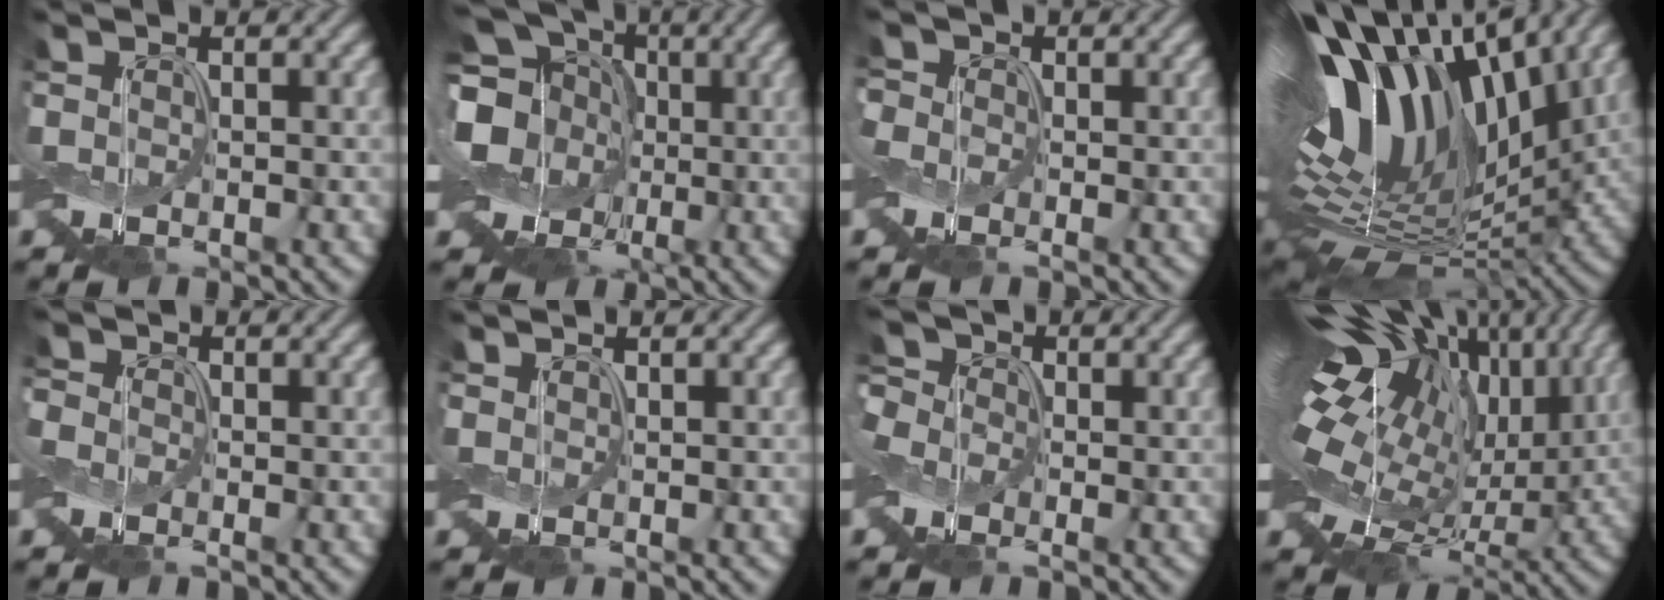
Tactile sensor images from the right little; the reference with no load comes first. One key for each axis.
{"total": 10.7, "fx": 0.6, "fy": 8.9, "fz": 5.8, "tx": -0.130, "ty": 0.024, "tz": -0.031}
{"total": 2.3, "fx": 0.9, "fy": 1.9, "fz": 0.9, "tx": -0.048, "ty": 0.013, "tz": 0.001}
{"total": 14.7, "fx": 3.8, "fy": 7.9, "fz": 11.8, "tx": -0.224, "ty": 0.029, "tz": 0.065}
{"total": 1.0, "fx": -0.1, "fy": 0.9, "fz": 0.3, "tx": -0.019, "ty": 0.009, "tz": -0.009}
{"total": 0.5, "fx": 0.3, "fy": -0.3, "fz": -0.2, "tx": 0.003, "ty": 0.001, "tz": 0.008}
{"total": 2.6, "fx": -0.7, "fy": 2.3, "fz": 1.0, "tx": -0.035, "ty": 0.019, "tz": -0.024}
{"total": 16.8, "fx": 3.3, "fy": 10.2, "fz": 13.0, "tx": -0.229, "ty": 0.003, "tz": 0.062}